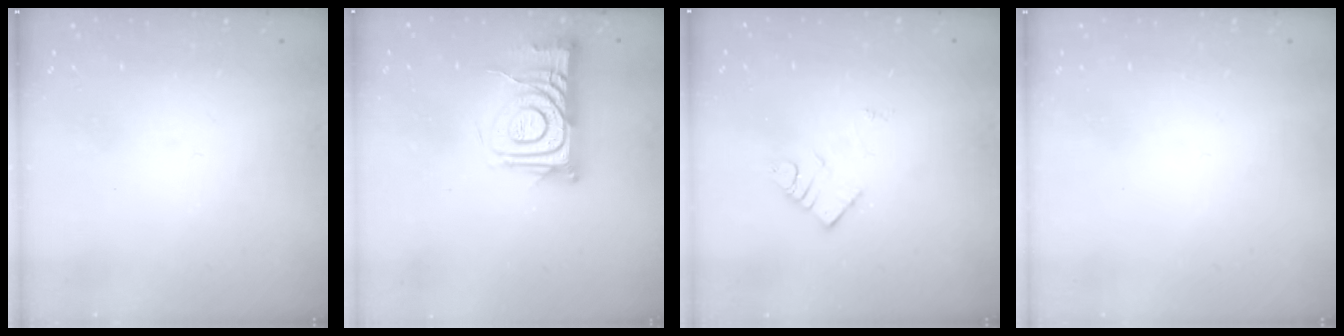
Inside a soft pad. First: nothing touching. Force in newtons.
{"total": 14.2, "press": 14.2, "slide": 1.2}
{"total": 5.3, "press": 5.3, "slide": 0.2}
{"total": 1.7, "press": 1.7, "slide": 0.2}